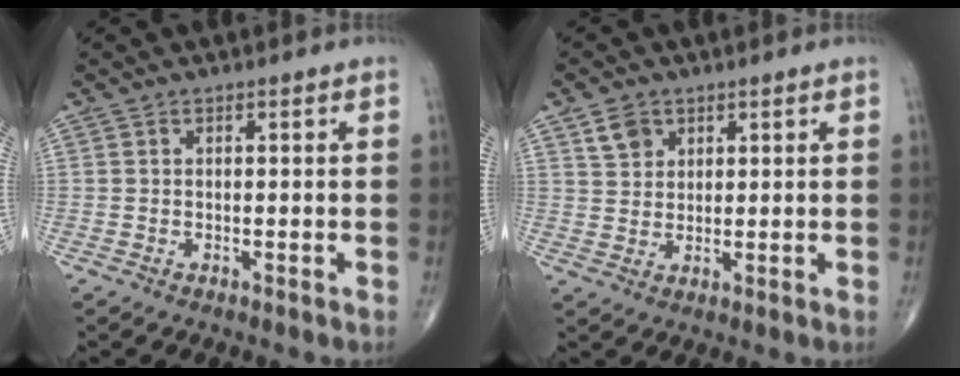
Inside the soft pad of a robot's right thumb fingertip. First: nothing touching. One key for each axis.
{"total": 4.3, "fx": 2.4, "fy": 3.2, "fz": 1.6, "tx": -0.014, "ty": -0.013, "tz": 0.047}